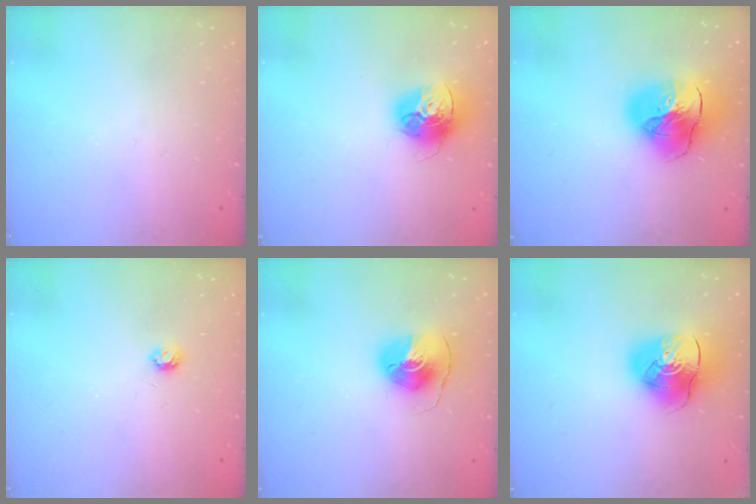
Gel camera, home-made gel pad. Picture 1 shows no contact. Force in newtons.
{"total": 15.1, "press": 15.0, "slide": 1.5}
{"total": 20.3, "press": 20.2, "slide": 2.2}
{"total": 4.2, "press": 4.2, "slide": 0.5}
{"total": 8.1, "press": 8.1, "slide": 0.3}
{"total": 12.8, "press": 12.7, "slide": 2.0}